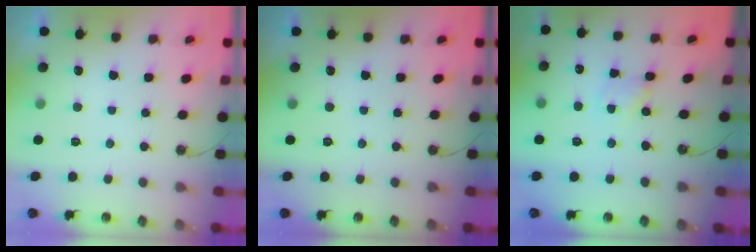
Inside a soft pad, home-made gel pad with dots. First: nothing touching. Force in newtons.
{"total": 0.0}
{"total": 1.3, "press": 1.3, "slide": 0.2}